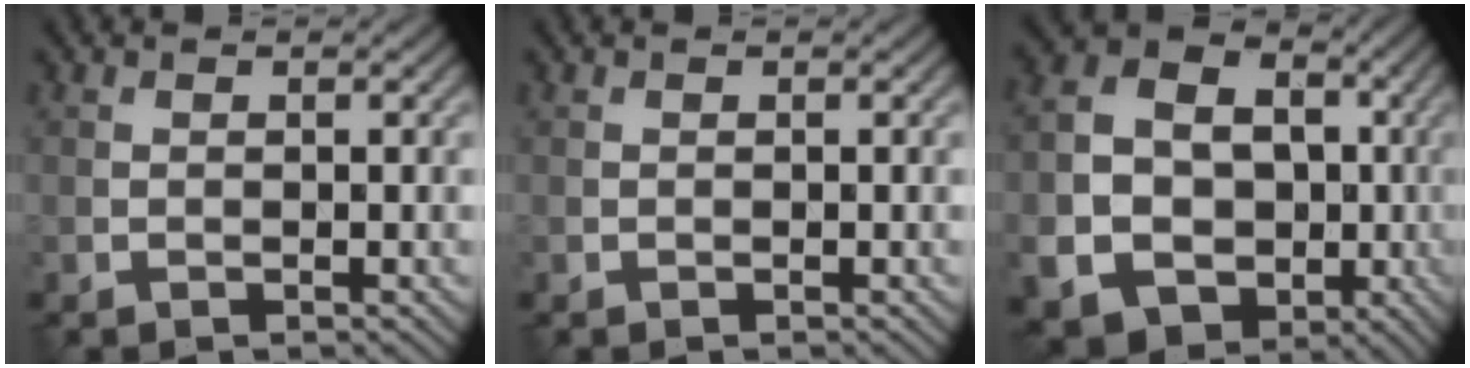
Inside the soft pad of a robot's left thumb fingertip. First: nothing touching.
{"total": 0.0}
{"total": 15.5, "force": [-3.8, 13.3, 7.0], "torque": [-0.183, -0.045, -0.079]}